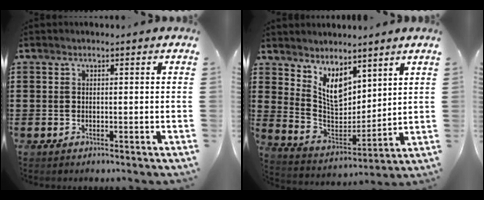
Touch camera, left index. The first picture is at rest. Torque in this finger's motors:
{"motor_torque": [1.25, -0.89, 0.37, 0.16]}